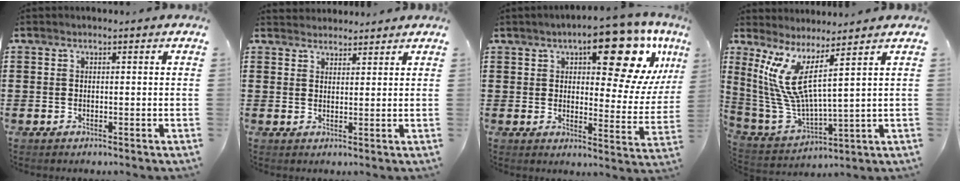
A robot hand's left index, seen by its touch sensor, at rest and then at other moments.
{"total": 2.3, "force": [2.2, 0.5, -0.3], "torque": [0.000, -0.002, 0.045]}
{"total": 15.5, "force": [8.5, 5.7, 11.7], "torque": [-0.159, -0.033, 0.132]}
{"total": 9.2, "force": [4.9, 1.7, 7.6], "torque": [-0.197, -0.050, 0.079]}